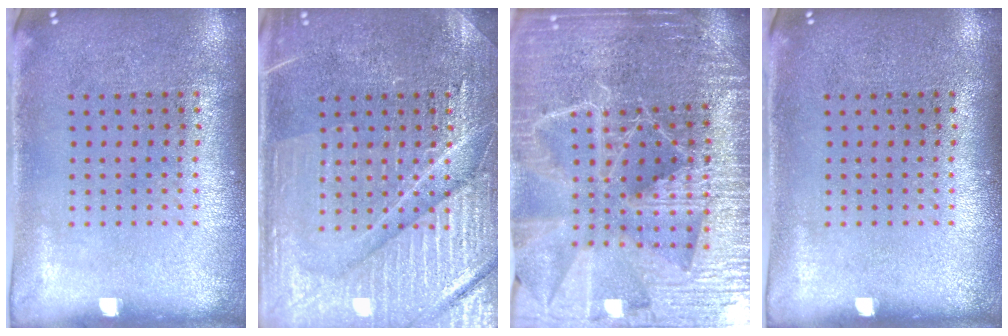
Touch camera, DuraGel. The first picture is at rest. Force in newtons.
{"total": 4.3, "press": 4.2, "slide": 0.6}
{"total": 5.7, "press": 5.0, "slide": 2.6}
{"total": 0.0}